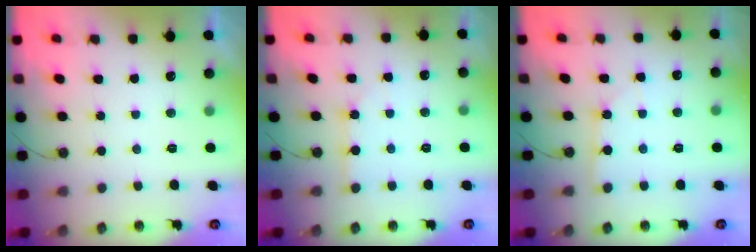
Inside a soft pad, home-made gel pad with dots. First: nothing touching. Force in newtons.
{"total": 2.5, "press": 2.5, "slide": 0.3}
{"total": 2.4, "press": 2.4, "slide": 0.2}